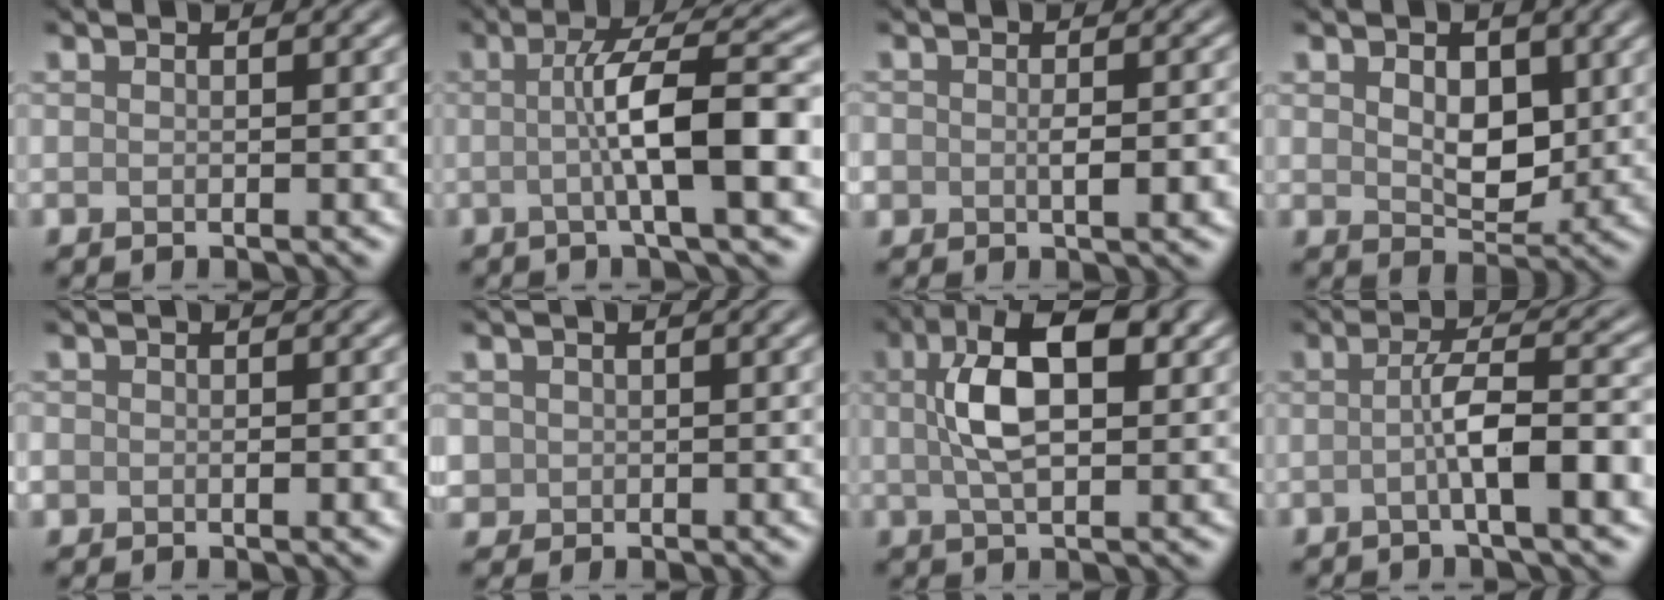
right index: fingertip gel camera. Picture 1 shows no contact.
{"total": 7.8, "force": [-0.5, 1.4, 7.7], "torque": [-0.115, 0.009, -0.013]}
{"total": 4.0, "force": [-0.9, 2.4, 3.1], "torque": [-0.039, -0.012, -0.006]}
{"total": 4.2, "force": [0.9, 2.8, 3.1], "torque": [-0.053, -0.007, 0.016]}
{"total": 2.6, "force": [-0.6, 1.9, 1.7], "torque": [-0.012, -0.003, -0.004]}
{"total": 1.3, "force": [0.1, 1.3, 0.1], "torque": [0.005, -0.003, 0.004]}
{"total": 7.6, "force": [1.8, 3.4, 6.5], "torque": [-0.116, 0.014, 0.027]}
{"total": 6.2, "force": [-1.3, 1.1, 5.9], "torque": [-0.096, 0.013, -0.030]}